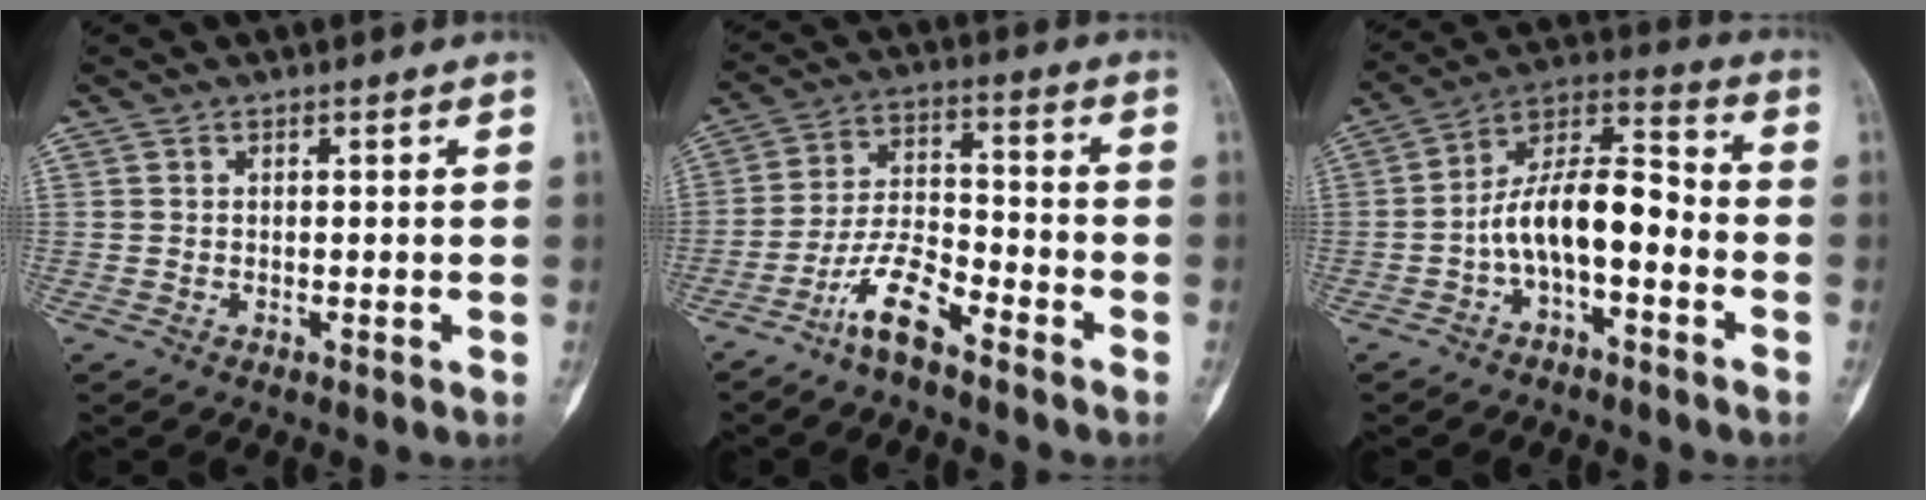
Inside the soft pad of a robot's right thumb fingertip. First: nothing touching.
{"total": 8.8, "force": [-6.4, 2.5, 5.6], "torque": [-0.114, 0.050, -0.125]}
{"total": 11.8, "force": [-3.3, 5.3, 10.0], "torque": [-0.170, 0.063, -0.067]}